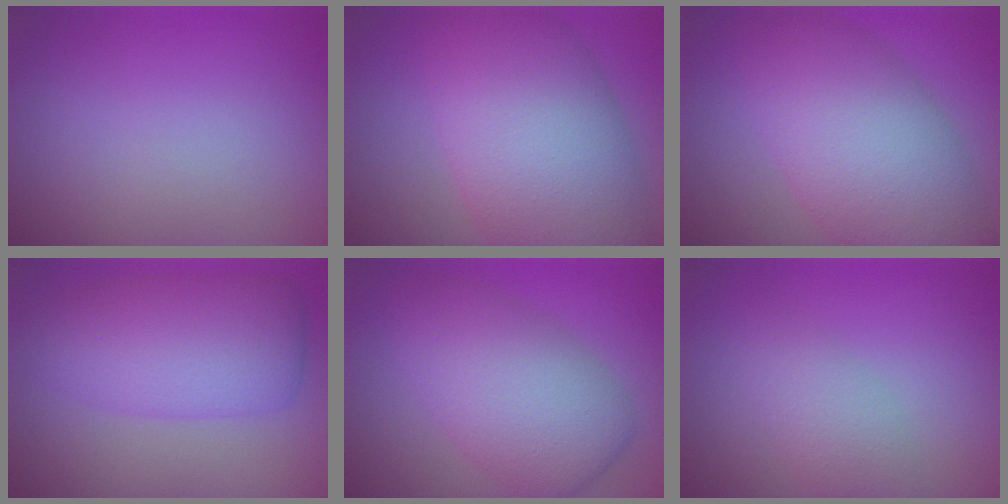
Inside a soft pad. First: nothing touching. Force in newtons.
{"total": 12.3, "press": 12.3, "slide": 0.2}
{"total": 9.5, "press": 9.5, "slide": 0.2}
{"total": 6.6, "press": 6.6, "slide": 0.2}
{"total": 7.3, "press": 7.3, "slide": 0.4}
{"total": 2.7, "press": 2.7, "slide": 0.1}